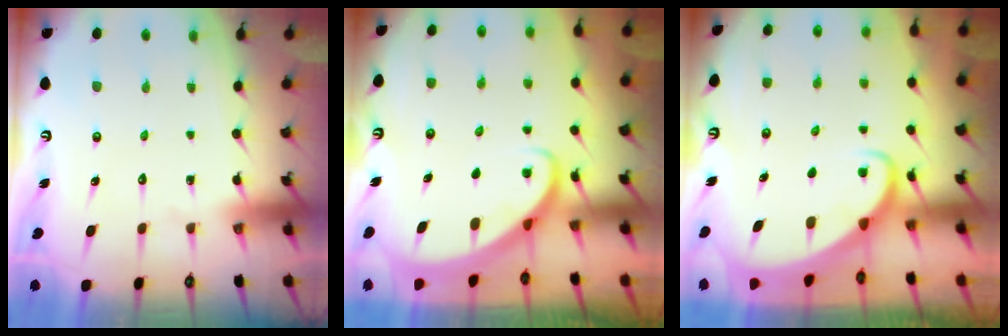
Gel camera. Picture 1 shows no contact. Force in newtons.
{"total": 2.8, "press": 2.8, "slide": 0.3}
{"total": 2.5, "press": 2.5, "slide": 0.2}